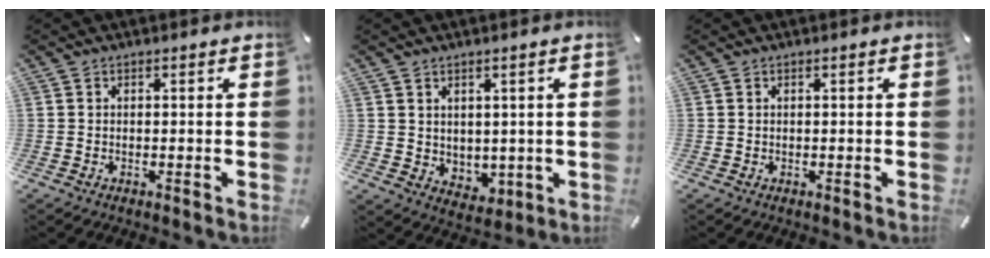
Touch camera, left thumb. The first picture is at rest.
{"total": 4.7, "force": [3.1, 3.5, -0.2], "torque": [0.012, -0.025, 0.058]}
{"total": 0.0}